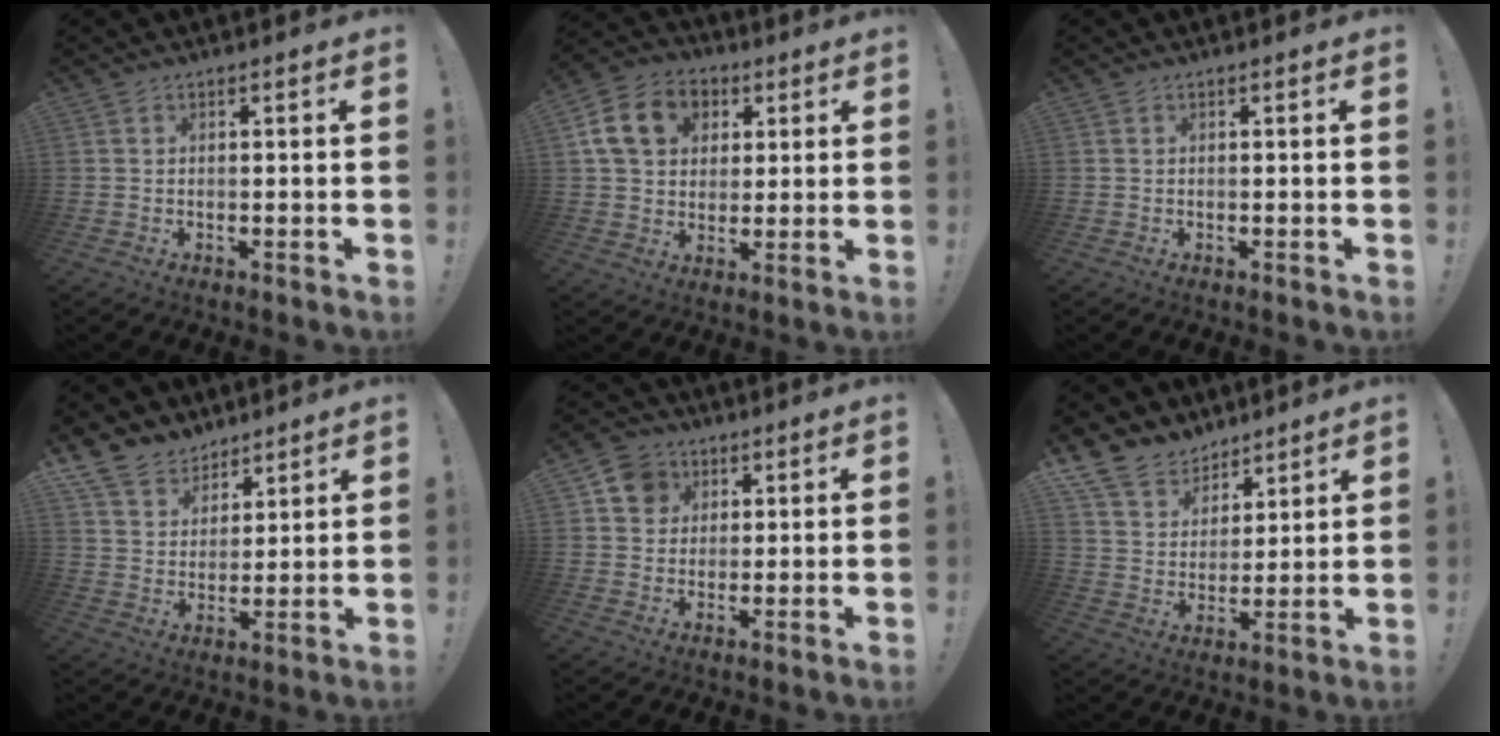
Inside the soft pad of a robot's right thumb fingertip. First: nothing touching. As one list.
[{"total": 15.9, "force": [4.9, 12.6, 8.3], "torque": [-0.117, -0.001, 0.101]}, {"total": 0.0}, {"total": 10.1, "force": [7.8, 6.3, 1.3], "torque": [-0.033, -0.065, 0.155]}, {"total": 8.6, "force": [3.3, 7.6, 2.2], "torque": [-0.030, -0.015, 0.069]}, {"total": 12.4, "force": [9.3, 7.7, 2.6], "torque": [-0.055, -0.074, 0.181]}]